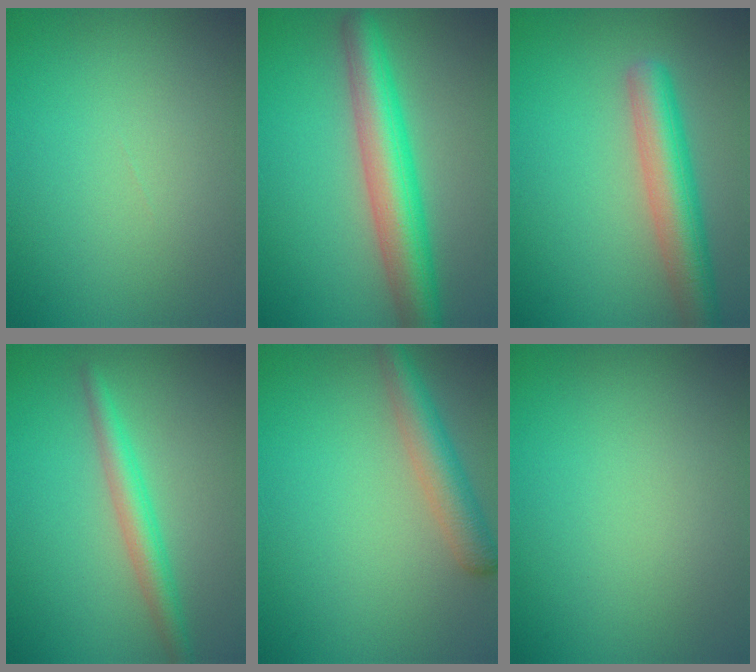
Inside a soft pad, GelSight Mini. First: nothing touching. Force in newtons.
{"total": 6.3, "press": 6.3, "slide": 0.2}
{"total": 5.3, "press": 5.3, "slide": 0.2}
{"total": 2.7, "press": 2.7, "slide": 0.1}
{"total": 3.5, "press": 3.5, "slide": 0.2}
{"total": 0.0}